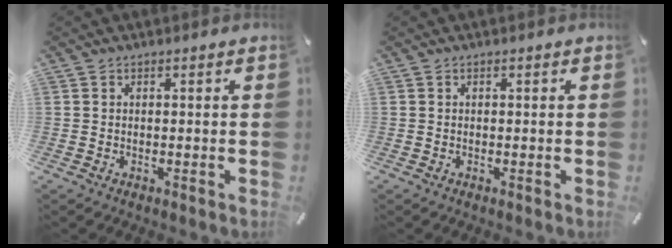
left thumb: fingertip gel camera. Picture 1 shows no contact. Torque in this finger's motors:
{"motor_torque": [-0.31, -0.12, -0.01, 0.00, 0.00]}